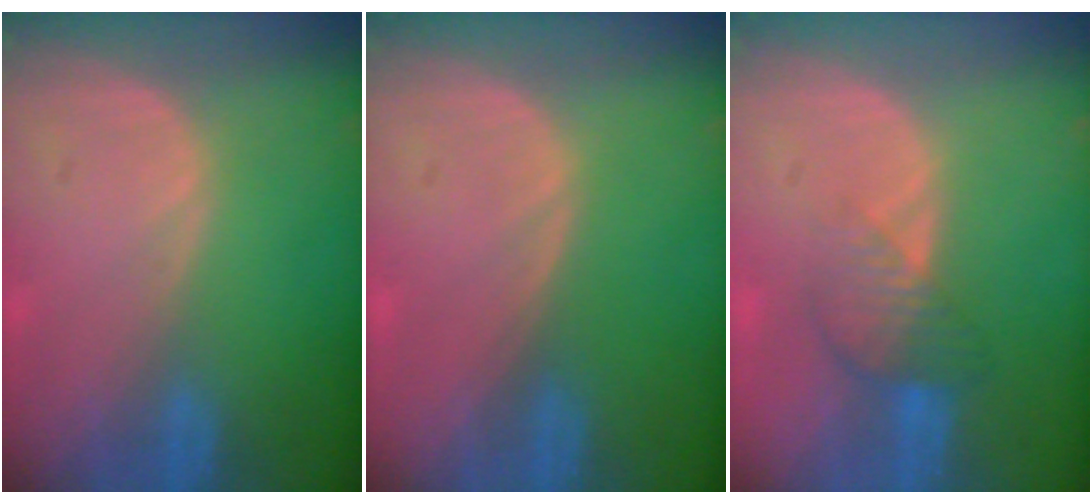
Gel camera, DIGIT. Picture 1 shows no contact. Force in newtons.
{"total": 0.0}
{"total": 4.5, "press": 3.9, "slide": 2.3}